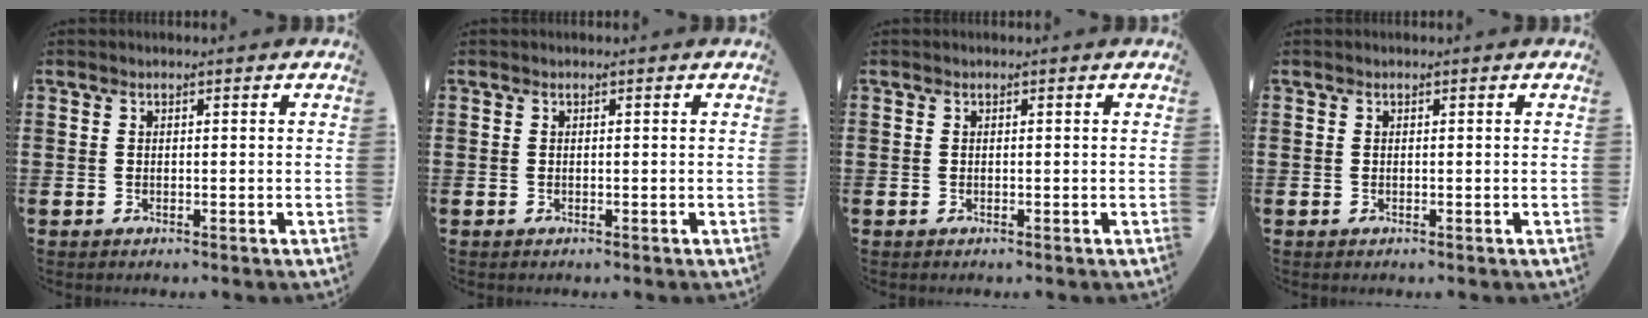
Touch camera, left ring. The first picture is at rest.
{"total": 0.0}
{"total": 0.0}
{"total": 0.0}